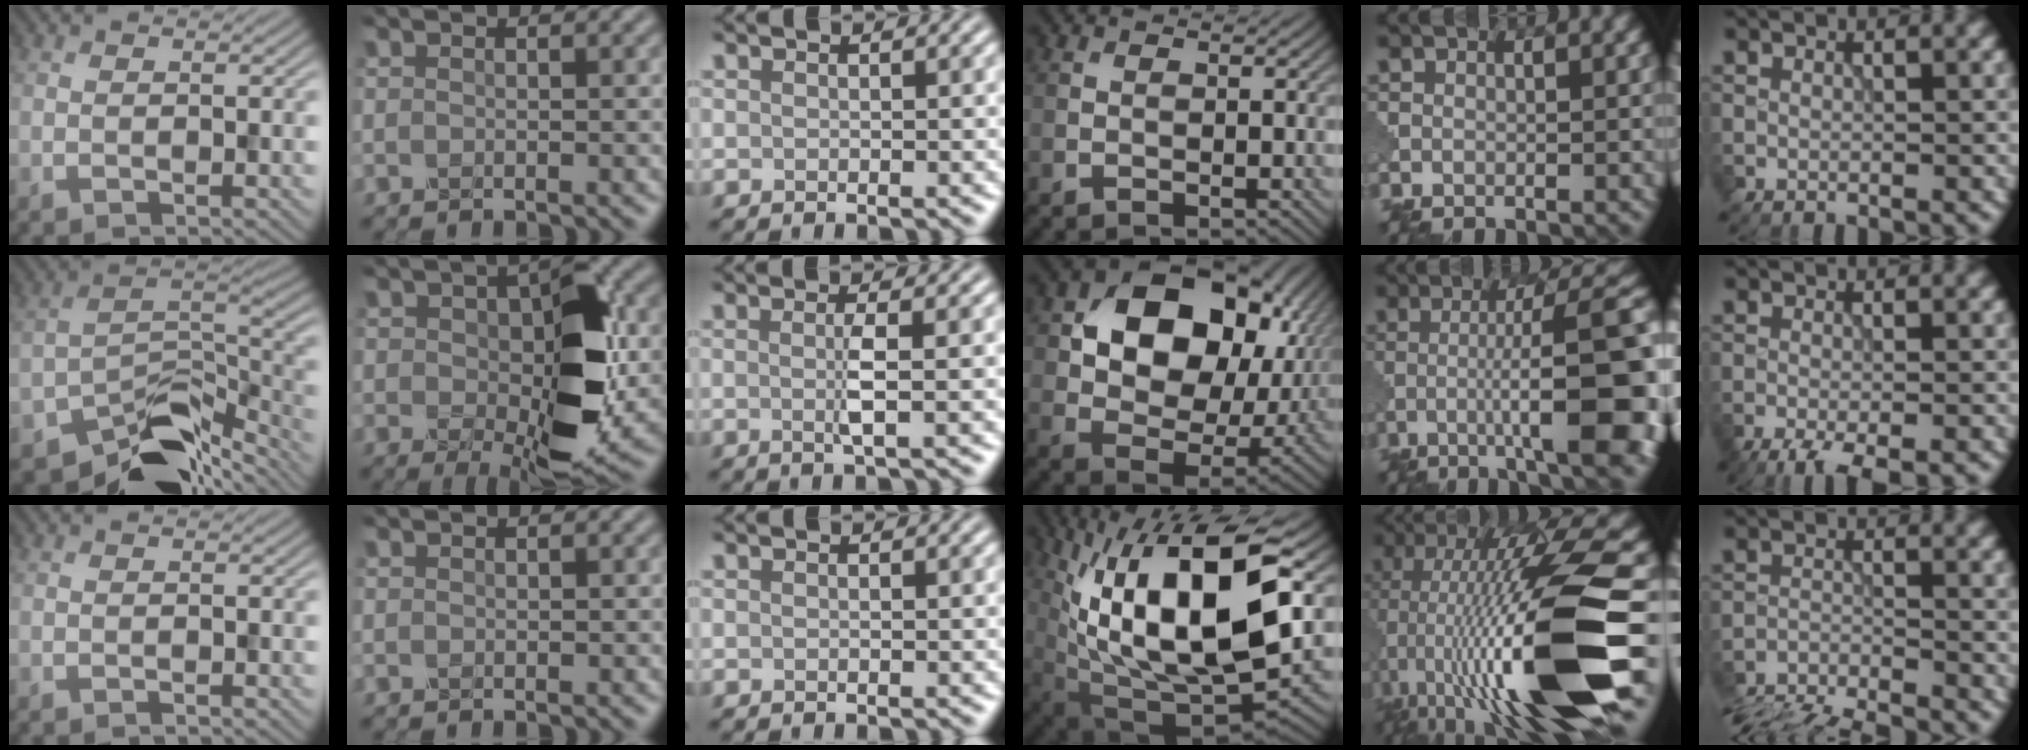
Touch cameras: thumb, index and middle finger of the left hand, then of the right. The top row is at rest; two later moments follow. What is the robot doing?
{"motion": "disassemble", "object": "pitcher"}